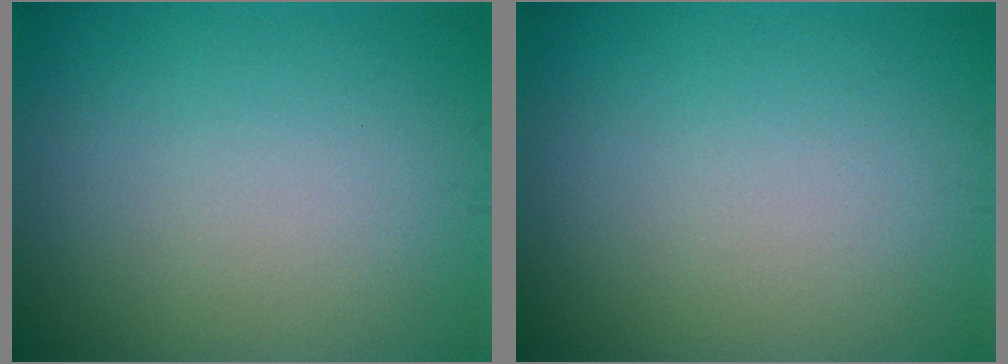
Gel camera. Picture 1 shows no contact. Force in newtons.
{"total": 0.0}